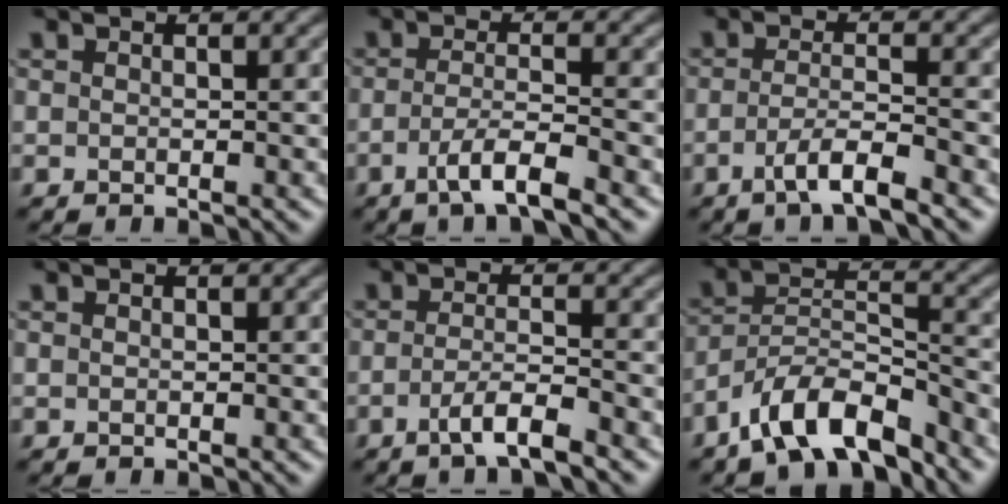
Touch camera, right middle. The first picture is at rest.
{"total": 3.7, "force": [-1.9, 0.6, 3.1], "torque": [-0.061, 0.001, -0.043]}
{"total": 3.4, "force": [-1.8, 0.6, 2.8], "torque": [-0.053, 0.003, -0.042]}
{"total": 0.0}
{"total": 3.1, "force": [-1.6, 0.5, 2.5], "torque": [-0.047, 0.004, -0.038]}
{"total": 7.1, "force": [-5.3, 2.5, 3.9], "torque": [-0.066, 0.005, -0.101]}